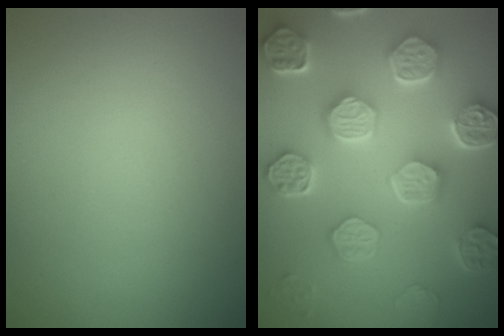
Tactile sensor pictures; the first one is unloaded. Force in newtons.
{"total": 8.8, "press": 6.7, "slide": 5.6}